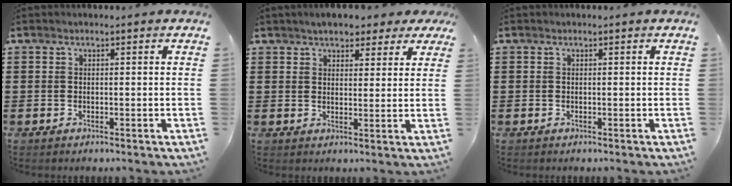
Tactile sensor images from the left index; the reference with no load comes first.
{"total": 4.1, "force": [3.6, 1.5, 1.3], "torque": [-0.039, 0.003, 0.067]}
{"total": 0.0}